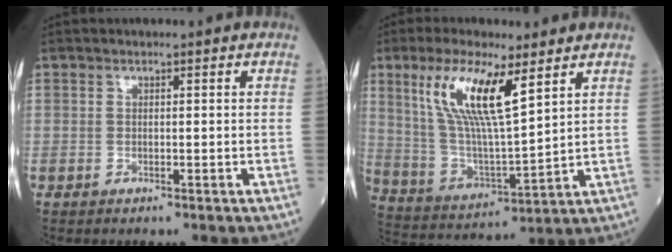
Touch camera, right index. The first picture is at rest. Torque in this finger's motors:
{"motor_torque": [0.46, 0.34, 0.42, 0.21]}